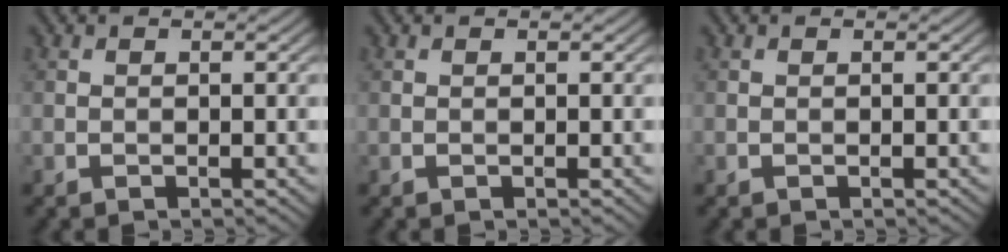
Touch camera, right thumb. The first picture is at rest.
{"total": 0.0}
{"total": 0.0}